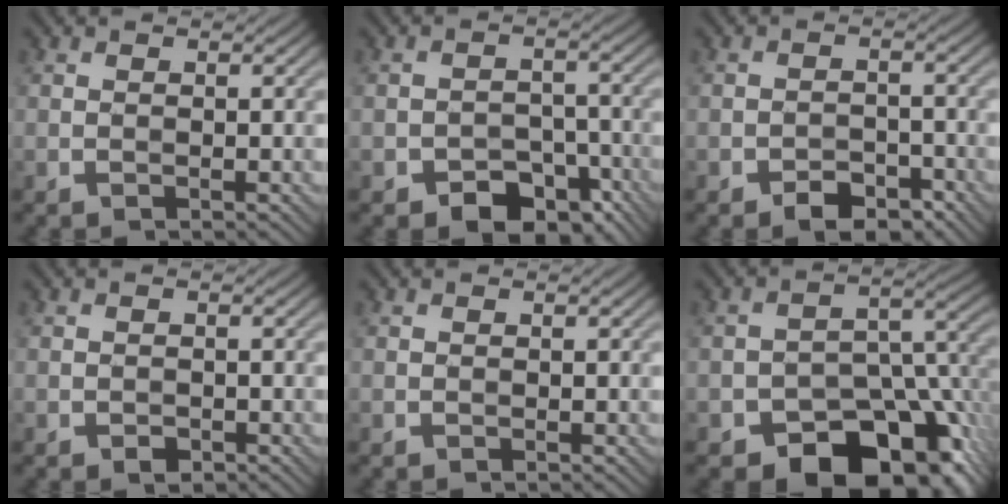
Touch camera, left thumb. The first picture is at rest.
{"total": 7.3, "force": [-5.0, 4.3, 3.1], "torque": [-0.036, -0.004, -0.085]}
{"total": 3.9, "force": [-2.8, 2.0, 1.8], "torque": [-0.024, 0.000, -0.049]}
{"total": 1.1, "force": [-0.7, 0.7, 0.6], "torque": [-0.007, -0.002, -0.011]}
{"total": 0.0}
{"total": 14.9, "force": [-9.1, 8.1, 8.6], "torque": [-0.113, -0.016, -0.142]}